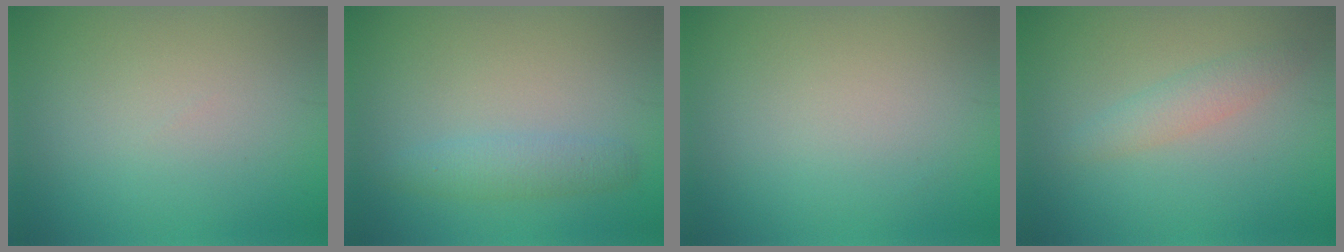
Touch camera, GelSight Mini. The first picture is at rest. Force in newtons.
{"total": 2.2, "press": 2.2, "slide": 0.2}
{"total": 0.0}
{"total": 2.0, "press": 2.0, "slide": 0.0}